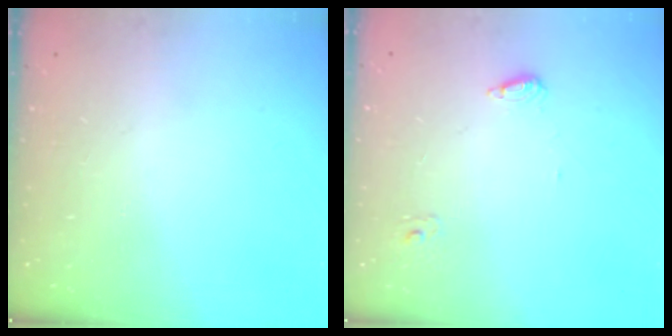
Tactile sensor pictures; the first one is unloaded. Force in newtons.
{"total": 4.5, "press": 4.5, "slide": 0.3}